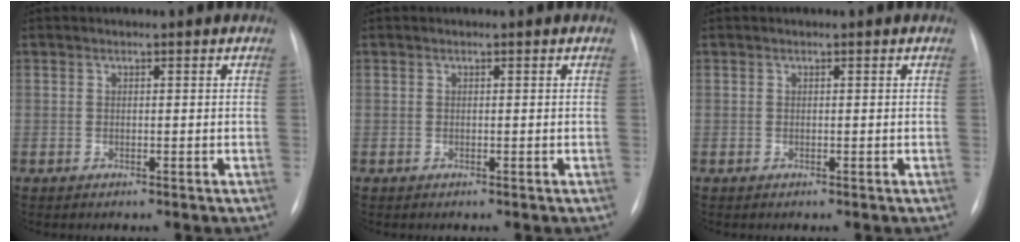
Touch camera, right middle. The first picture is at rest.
{"total": 0.0}
{"total": 0.0}